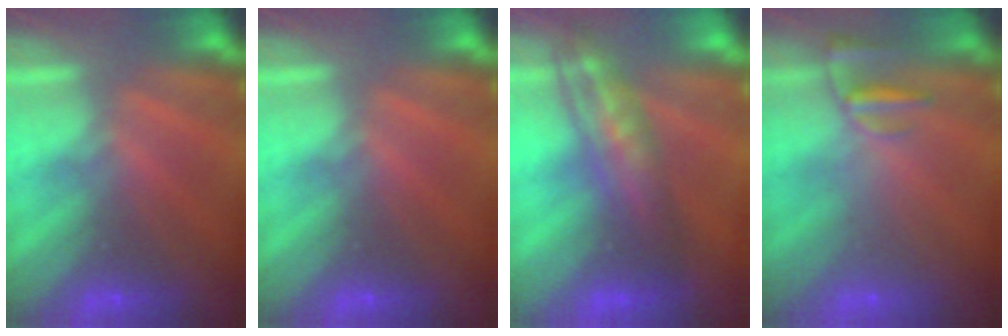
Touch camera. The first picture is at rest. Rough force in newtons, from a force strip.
{"total": 0.0}
{"total": 2.8}
{"total": 2.4}